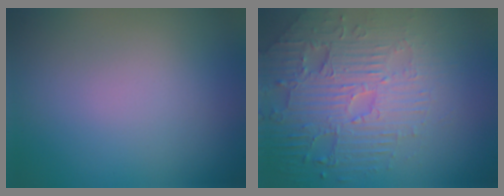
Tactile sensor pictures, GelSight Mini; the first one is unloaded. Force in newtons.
{"total": 6.5, "press": 5.1, "slide": 4.0}